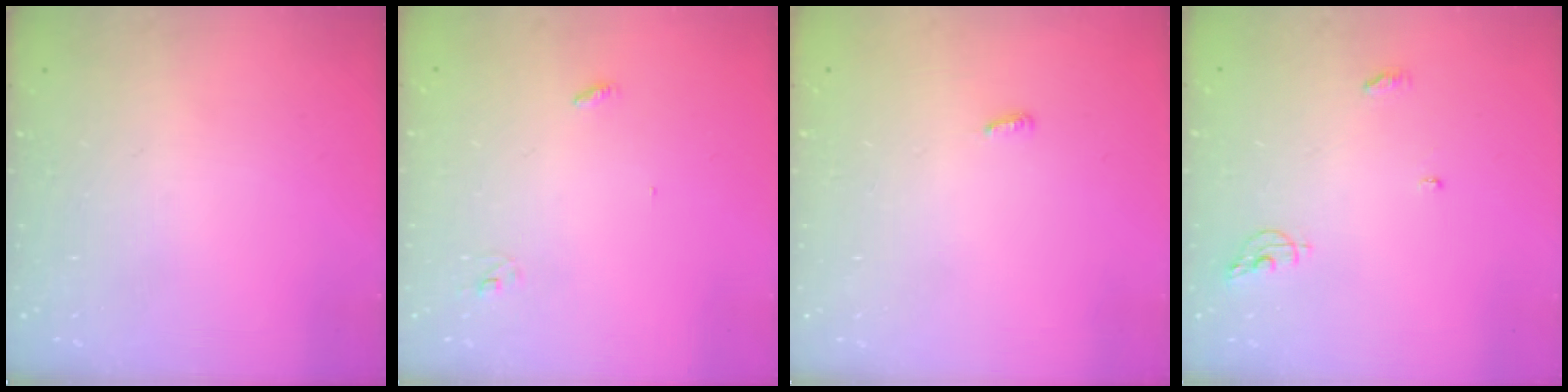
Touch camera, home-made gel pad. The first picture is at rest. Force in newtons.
{"total": 2.8, "press": 2.8, "slide": 0.2}
{"total": 2.9, "press": 2.9, "slide": 0.2}
{"total": 6.3, "press": 6.3, "slide": 0.2}